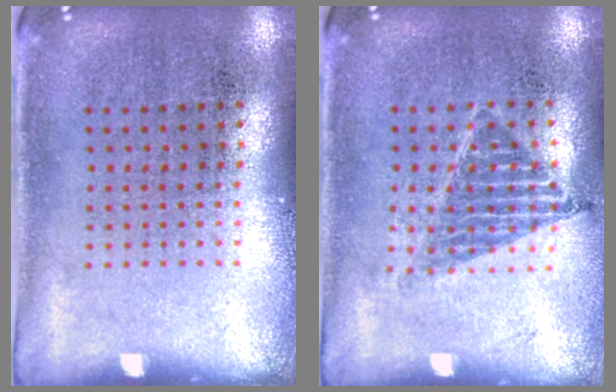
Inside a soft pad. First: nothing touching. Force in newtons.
{"total": 1.0, "press": 0.8, "slide": 0.5}